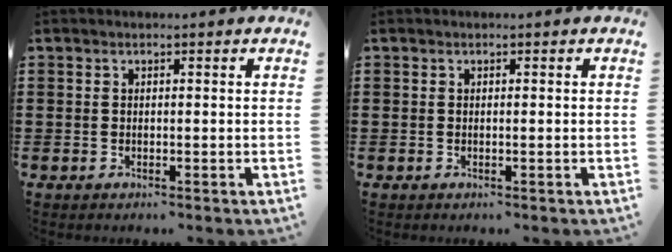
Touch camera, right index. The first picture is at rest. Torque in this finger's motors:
{"motor_torque": [0.05, 0.05, 0.00, 0.00]}